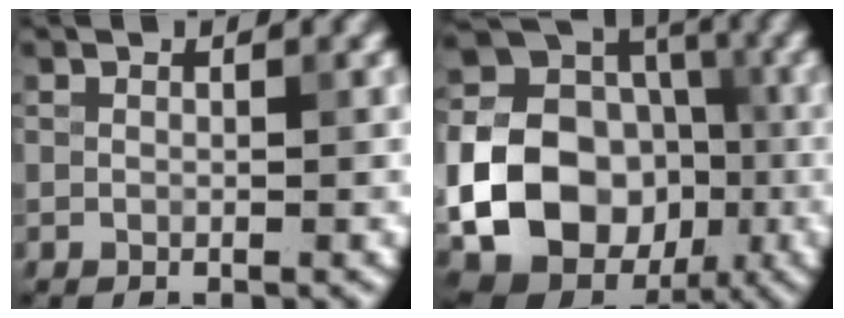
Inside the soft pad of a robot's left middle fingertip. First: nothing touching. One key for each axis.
{"total": 20.9, "fx": -4.9, "fy": 18.0, "fz": 9.3, "tx": -0.204, "ty": -0.015, "tz": -0.117}